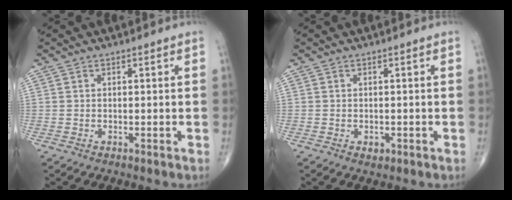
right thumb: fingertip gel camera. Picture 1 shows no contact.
{"total": 1.1, "force": [-0.4, 0.8, 0.7], "torque": [-0.007, 0.000, -0.003]}